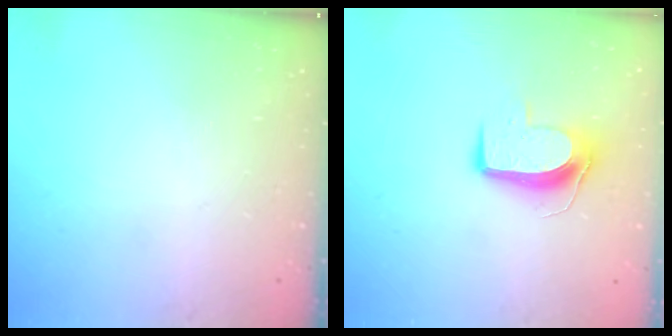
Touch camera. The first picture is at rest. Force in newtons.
{"total": 9.2, "press": 9.2, "slide": 0.2}